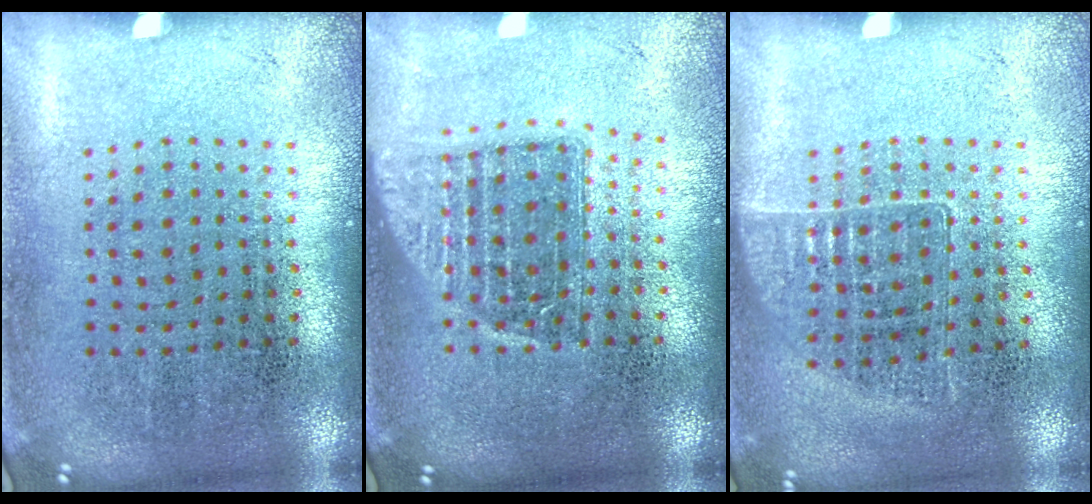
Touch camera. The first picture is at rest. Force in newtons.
{"total": 1.4, "press": 1.1, "slide": 0.8}
{"total": 0.9, "press": 0.9, "slide": 0.1}